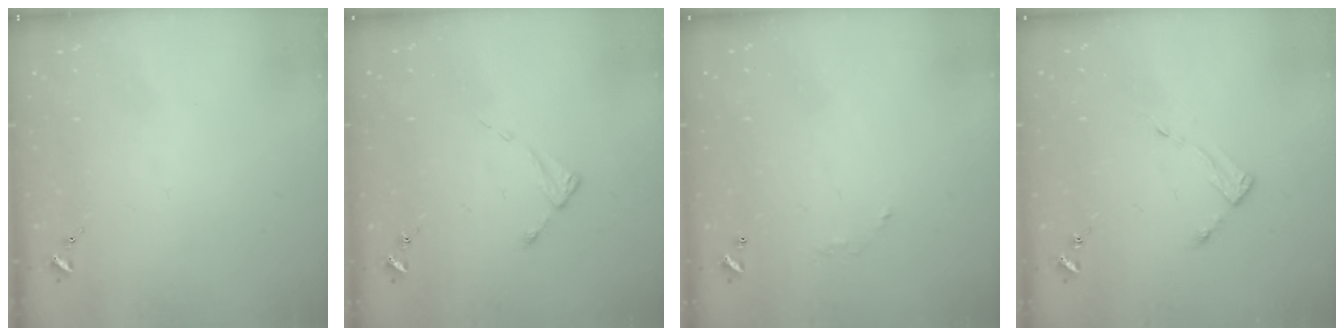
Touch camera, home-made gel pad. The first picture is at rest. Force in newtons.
{"total": 2.6, "press": 2.6, "slide": 0.4}
{"total": 3.9, "press": 3.9, "slide": 0.1}
{"total": 3.7, "press": 3.6, "slide": 0.4}